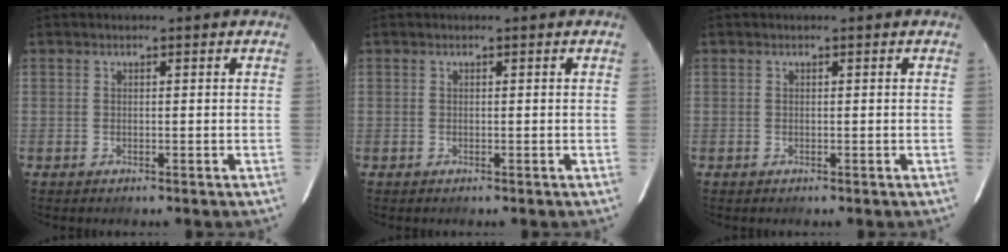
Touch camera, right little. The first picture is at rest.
{"total": 0.0}
{"total": 0.0}